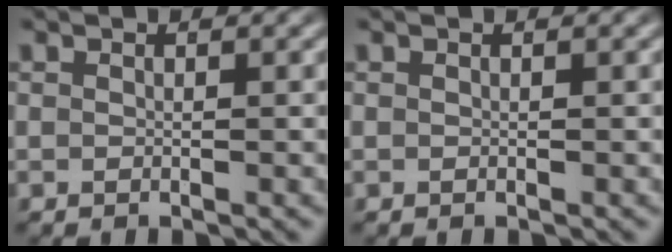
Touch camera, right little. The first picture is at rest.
{"total": 0.0}